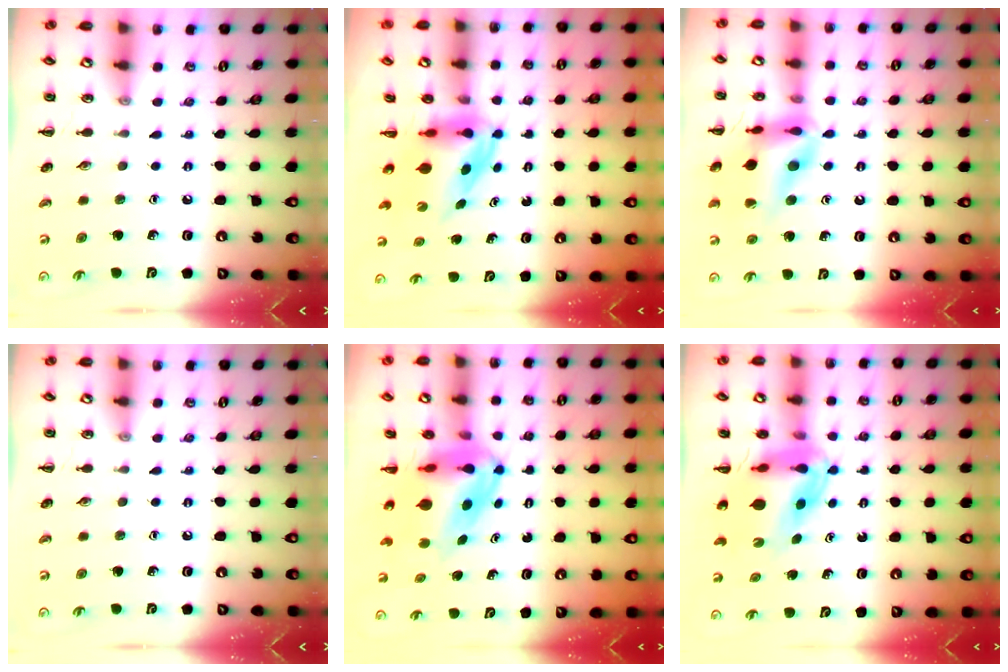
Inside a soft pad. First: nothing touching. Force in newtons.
{"total": 3.8, "press": 3.7, "slide": 1.0}
{"total": 15.9, "press": 15.8, "slide": 1.7}
{"total": 0.0}
{"total": 7.7, "press": 7.3, "slide": 2.5}
{"total": 7.9, "press": 7.5, "slide": 2.6}